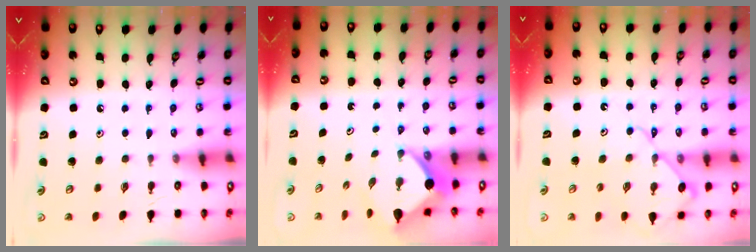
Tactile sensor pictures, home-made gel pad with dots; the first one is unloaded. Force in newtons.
{"total": 6.3, "press": 6.3, "slide": 0.3}
{"total": 10.9, "press": 10.9, "slide": 1.2}